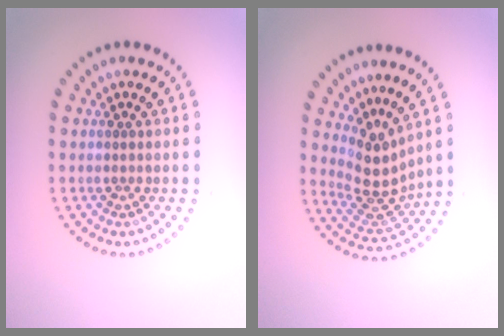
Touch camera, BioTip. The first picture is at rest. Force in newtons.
{"total": 3.9, "press": 2.9, "slide": 2.7}